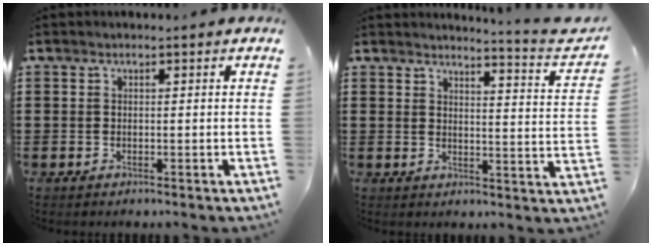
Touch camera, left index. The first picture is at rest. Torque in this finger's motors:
{"motor_torque": [-0.19, -0.04, -0.28, -0.01]}